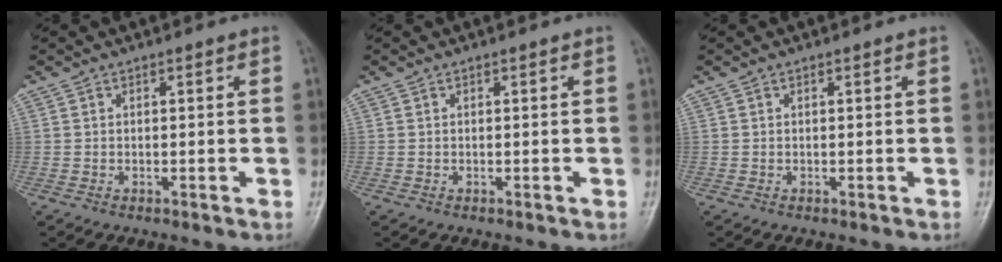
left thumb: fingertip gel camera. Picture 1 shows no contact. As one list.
[{"total": 0.0}, {"total": 0.0}]